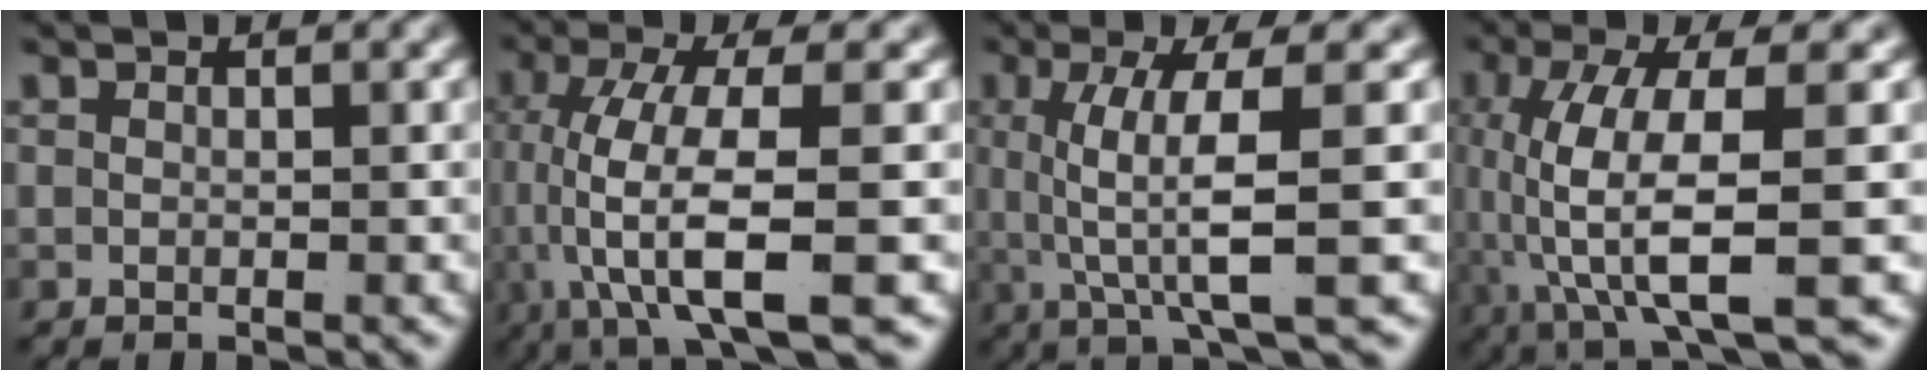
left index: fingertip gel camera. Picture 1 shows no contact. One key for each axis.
{"total": 8.2, "fx": -1.8, "fy": 3.2, "fz": 7.4, "tx": -0.168, "ty": -0.043, "tz": -0.002}
{"total": 6.4, "fx": 0.1, "fy": 0.8, "fz": 6.4, "tx": -0.107, "ty": -0.009, "tz": 0.010}
{"total": 9.7, "fx": -1.7, "fy": 4.0, "fz": 8.6, "tx": -0.180, "ty": -0.042, "tz": -0.006}